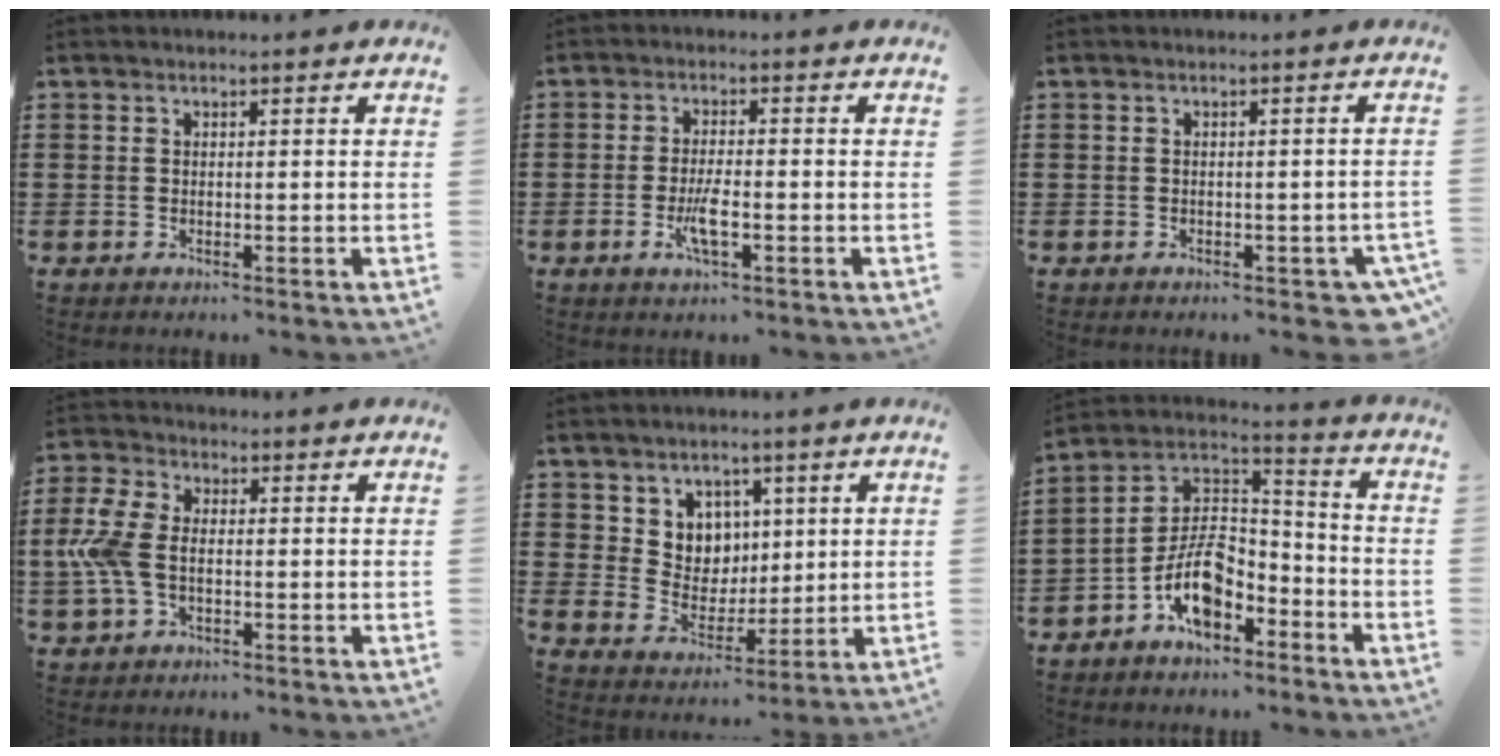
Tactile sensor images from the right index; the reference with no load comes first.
{"total": 4.1, "force": [-1.5, 0.7, 3.7], "torque": [-0.081, -0.008, -0.031]}
{"total": 1.5, "force": [-1.3, 0.4, 0.6], "torque": [-0.012, 0.001, -0.027]}
{"total": 6.9, "force": [-0.5, 4.0, 5.5], "torque": [-0.151, -0.004, -0.021]}
{"total": 5.9, "force": [3.3, 4.9, 0.3], "torque": [-0.033, -0.009, 0.061]}
{"total": 9.4, "force": [-5.1, 4.8, 6.3], "torque": [-0.142, 0.001, -0.101]}